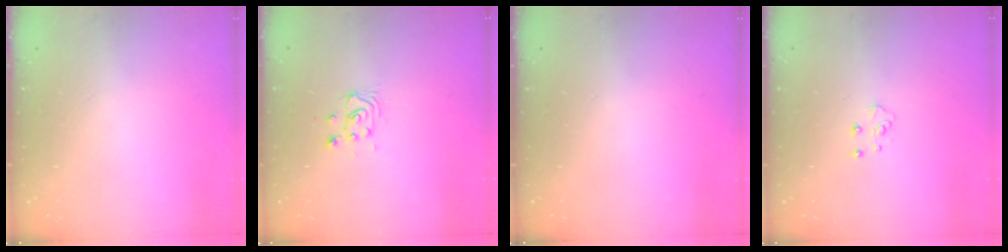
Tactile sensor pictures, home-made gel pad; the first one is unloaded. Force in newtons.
{"total": 3.0, "press": 3.0, "slide": 0.2}
{"total": 0.0}
{"total": 5.1, "press": 5.1, "slide": 0.4}